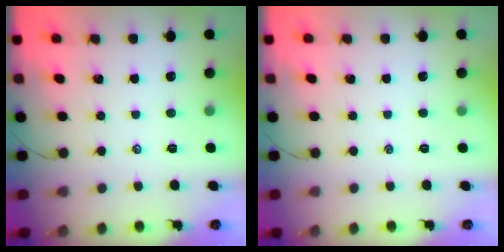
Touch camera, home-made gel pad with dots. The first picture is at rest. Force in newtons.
{"total": 0.0}